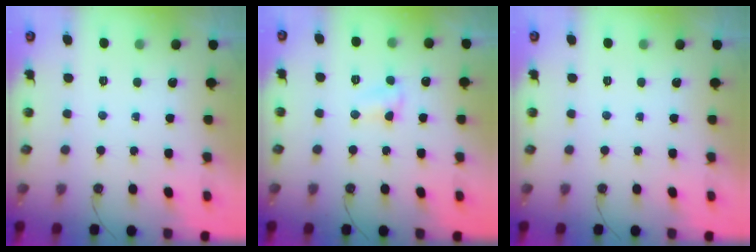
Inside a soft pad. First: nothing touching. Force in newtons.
{"total": 5.4, "press": 5.4, "slide": 0.5}
{"total": 0.0}